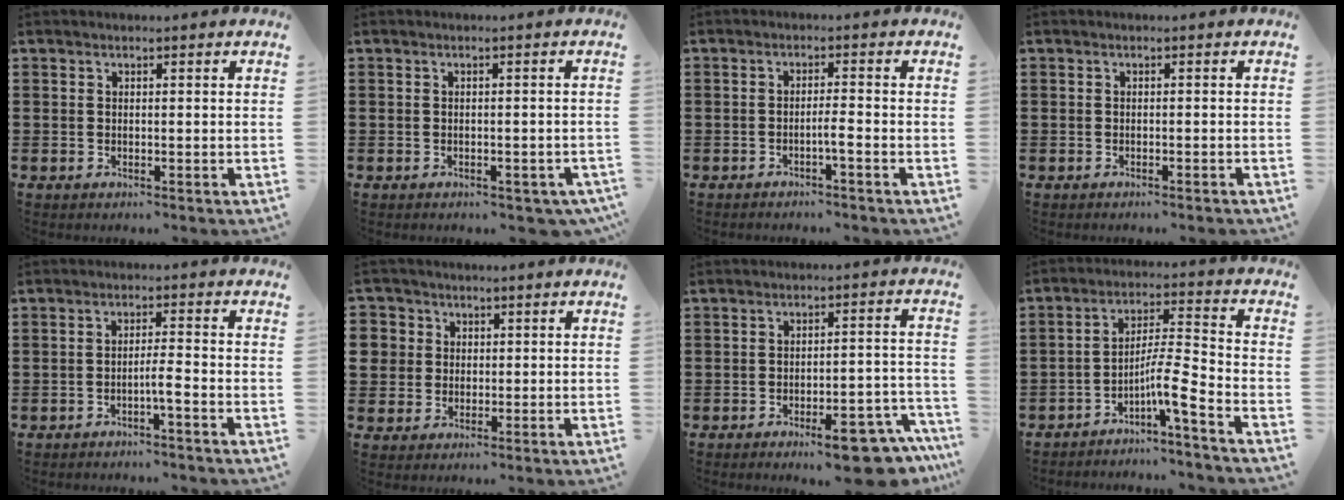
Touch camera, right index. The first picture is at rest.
{"total": 1.4, "force": [-1.2, 0.4, 0.5], "torque": [-0.013, 0.001, -0.025]}
{"total": 2.2, "force": [-1.2, -0.3, 1.8], "torque": [-0.031, -0.002, -0.021]}
{"total": 0.6, "force": [-0.5, -0.1, 0.2], "torque": [-0.005, -0.001, -0.011]}
{"total": 2.8, "force": [-1.4, -0.2, 2.4], "torque": [-0.042, -0.002, -0.027]}
{"total": 4.1, "force": [1.0, 4.0, 0.2], "torque": [-0.026, 0.015, 0.017]}
{"total": 8.3, "force": [-6.2, 1.5, 5.4], "torque": [-0.066, 0.009, -0.107]}
{"total": 7.2, "force": [-4.3, 0.1, 5.8], "torque": [-0.106, -0.011, -0.083]}